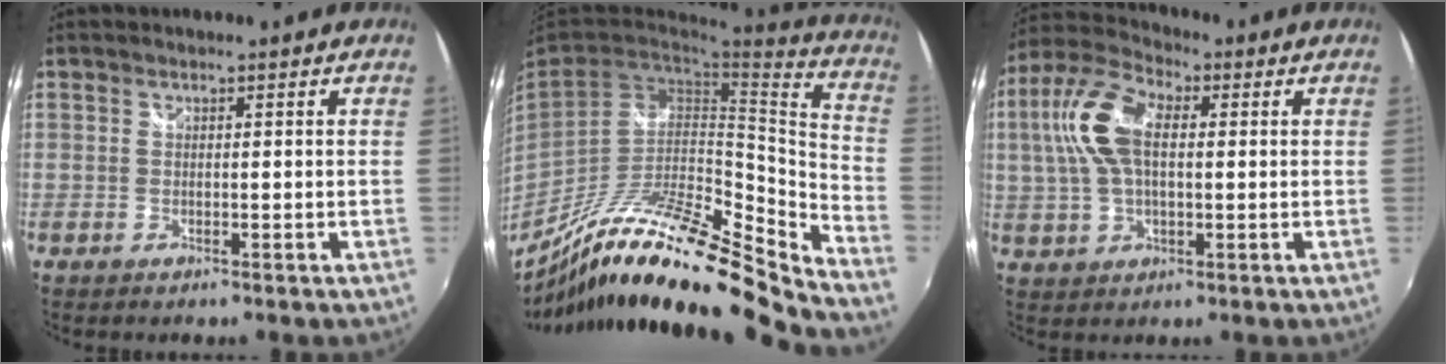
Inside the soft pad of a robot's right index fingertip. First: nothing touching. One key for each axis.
{"total": 24.8, "fx": -19.8, "fy": 3.4, "fz": 14.6, "tx": -0.219, "ty": -0.034, "tz": -0.339}
{"total": 12.8, "fx": 2.0, "fy": 6.7, "fz": 10.7, "tx": -0.227, "ty": 0.025, "tz": 0.032}